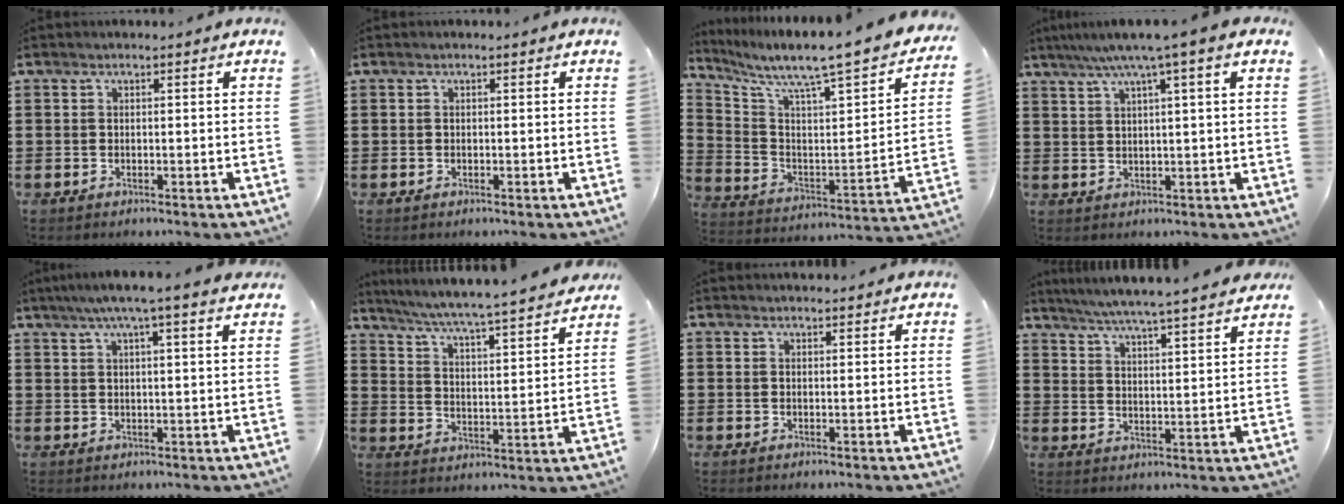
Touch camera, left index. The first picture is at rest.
{"total": 0.0}
{"total": 6.8, "force": [5.8, 0.2, 3.4], "torque": [-0.091, -0.063, 0.083]}
{"total": 4.9, "force": [2.9, -0.5, 4.0], "torque": [-0.085, -0.001, 0.044]}
{"total": 4.8, "force": [3.6, -0.3, 3.2], "torque": [-0.072, -0.006, 0.061]}
{"total": 4.6, "force": [4.2, -0.9, 1.6], "torque": [-0.053, -0.043, 0.060]}
{"total": 1.5, "force": [1.5, 0.2, 0.2], "torque": [-0.006, 0.001, 0.029]}
{"total": 5.2, "force": [4.8, -1.0, 1.6], "torque": [-0.051, -0.039, 0.079]}